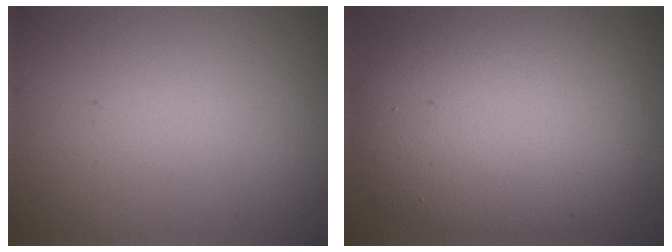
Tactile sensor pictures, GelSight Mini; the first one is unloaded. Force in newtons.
{"total": 10.7, "press": 10.7, "slide": 0.5}